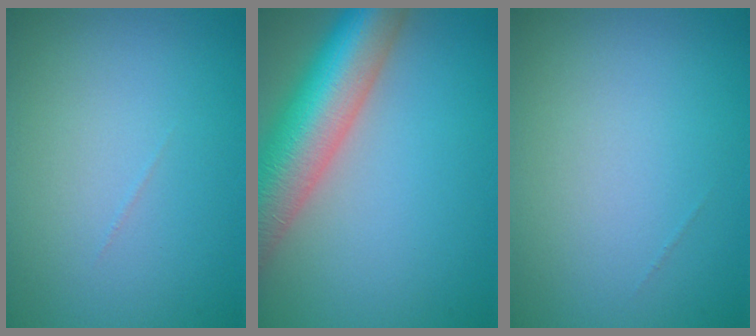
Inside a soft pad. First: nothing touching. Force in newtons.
{"total": 11.6, "press": 11.6, "slide": 0.4}
{"total": 0.0}